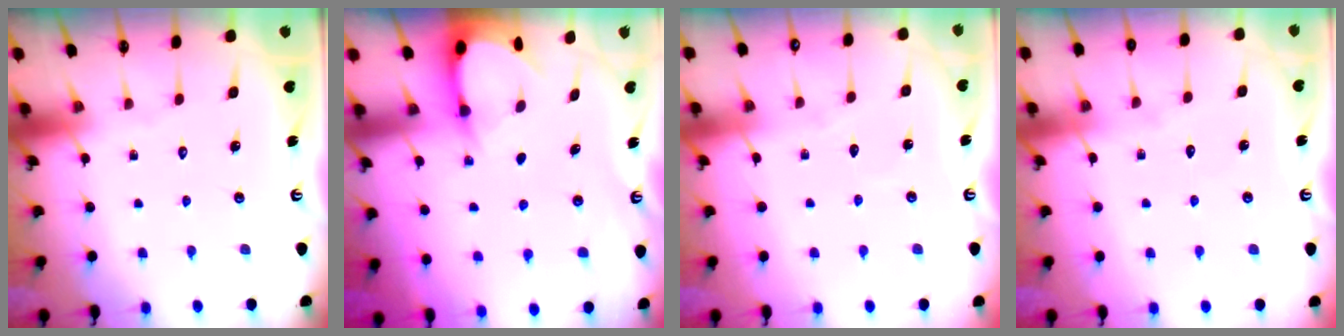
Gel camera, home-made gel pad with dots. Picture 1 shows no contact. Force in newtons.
{"total": 3.3, "press": 3.3, "slide": 0.4}
{"total": 2.6, "press": 2.6, "slide": 0.4}
{"total": 4.5, "press": 4.5, "slide": 0.6}